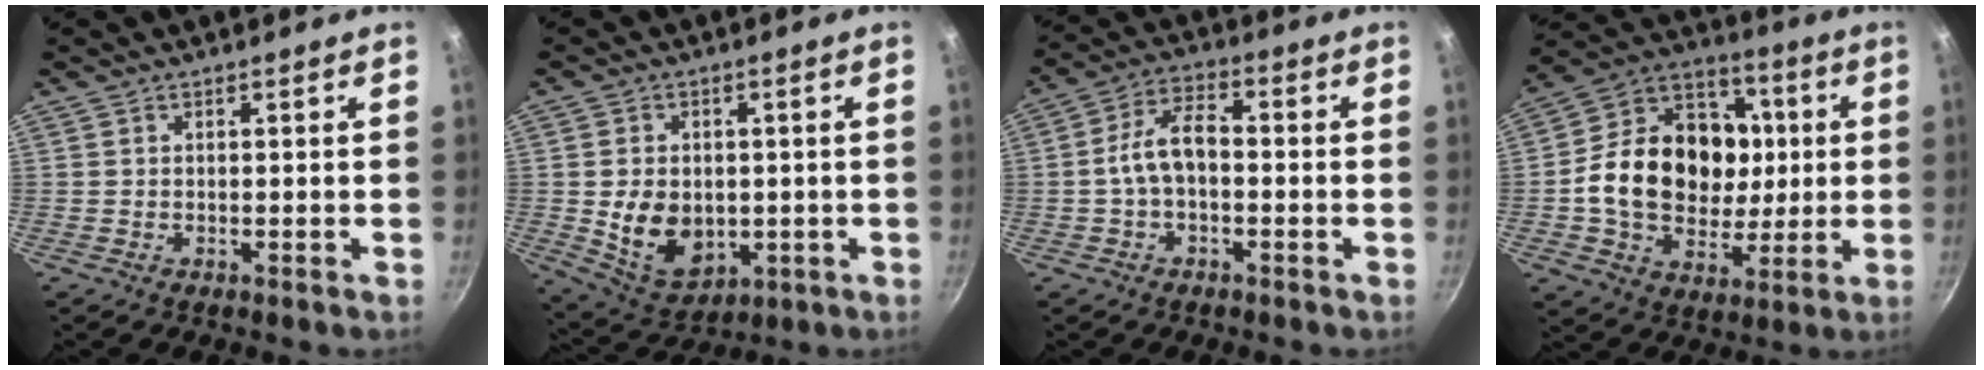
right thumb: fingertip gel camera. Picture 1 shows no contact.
{"total": 11.2, "force": [-0.9, 8.3, 7.5], "torque": [-0.109, -0.012, 0.007]}
{"total": 7.7, "force": [-1.0, 4.3, 6.3], "torque": [-0.107, 0.037, -0.025]}
{"total": 22.2, "force": [0.7, 17.4, 13.7], "torque": [-0.198, 0.027, 0.007]}